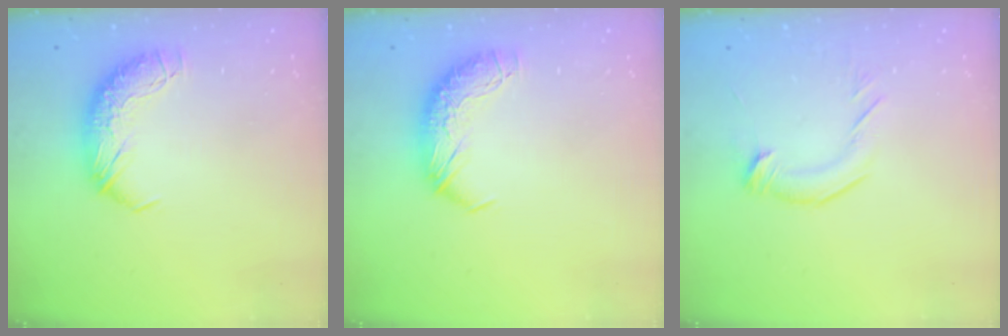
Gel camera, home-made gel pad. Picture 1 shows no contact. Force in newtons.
{"total": 0.0}
{"total": 2.6, "press": 2.6, "slide": 0.4}